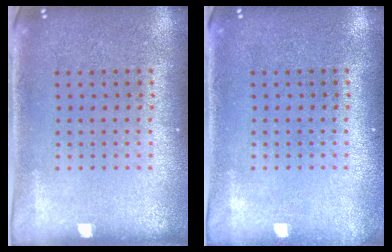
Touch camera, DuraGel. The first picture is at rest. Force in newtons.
{"total": 0.7, "press": 0.7, "slide": 0.0}